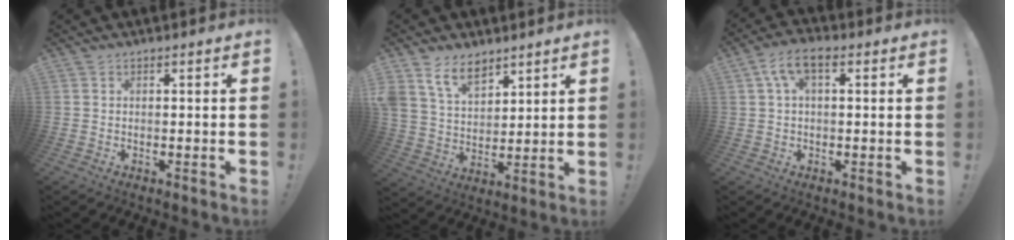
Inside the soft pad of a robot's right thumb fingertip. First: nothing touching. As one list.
[{"total": 11.2, "force": [7.9, 6.3, 4.8], "torque": [-0.099, -0.038, 0.155]}, {"total": 6.7, "force": [2.0, 3.2, 5.5], "torque": [-0.096, 0.006, 0.040]}]